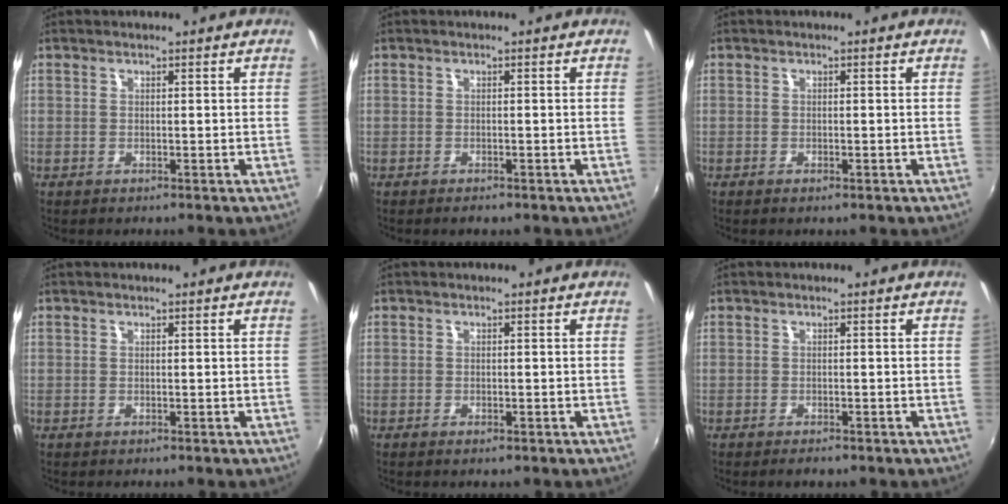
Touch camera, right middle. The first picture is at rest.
{"total": 1.3, "force": [-1.0, 0.5, 0.6], "torque": [-0.013, -0.004, -0.017]}
{"total": 0.8, "force": [-0.5, 0.4, 0.4], "torque": [-0.008, -0.003, -0.010]}
{"total": 0.0}
{"total": 1.0, "force": [-0.7, 0.4, 0.6], "torque": [-0.010, -0.003, -0.012]}
{"total": 1.8, "force": [-1.4, 0.6, 0.9], "torque": [-0.021, -0.005, -0.024]}